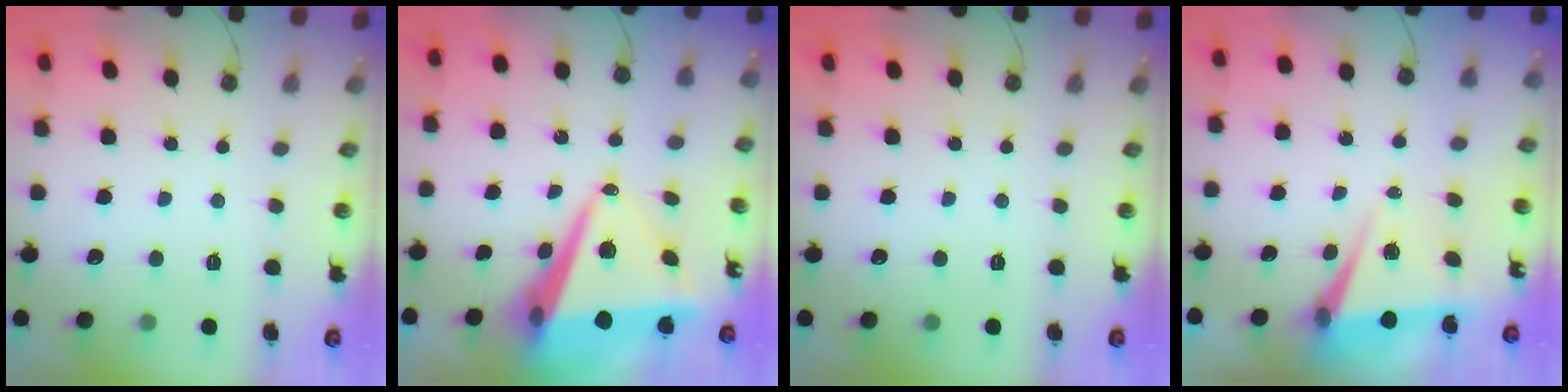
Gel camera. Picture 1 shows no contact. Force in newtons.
{"total": 12.9, "press": 12.5, "slide": 3.0}
{"total": 0.0}
{"total": 6.3, "press": 5.5, "slide": 3.2}